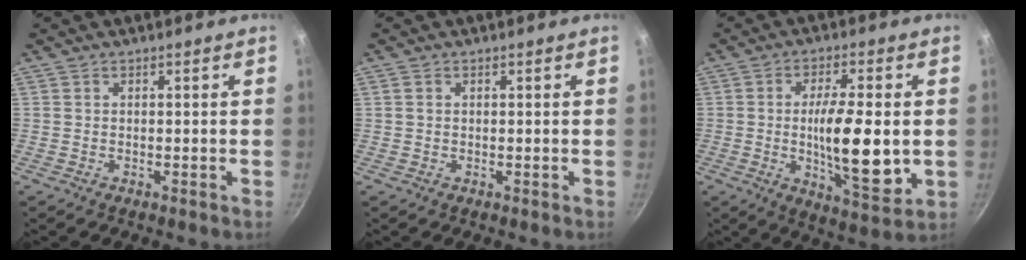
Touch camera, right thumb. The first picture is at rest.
{"total": 0.8, "force": [0.2, 0.6, 0.4], "torque": [-0.006, 0.003, 0.003]}
{"total": 15.0, "force": [-1.0, 4.6, 14.3], "torque": [-0.229, -0.012, -0.012]}